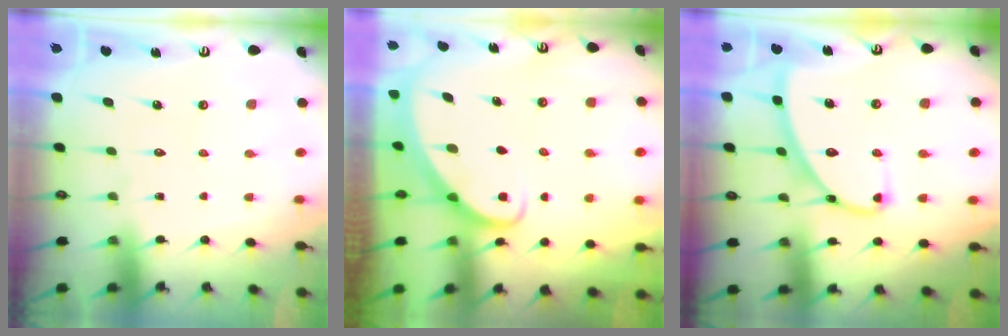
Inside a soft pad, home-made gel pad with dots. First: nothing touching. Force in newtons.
{"total": 2.4, "press": 2.4, "slide": 0.2}
{"total": 9.4, "press": 9.4, "slide": 0.2}